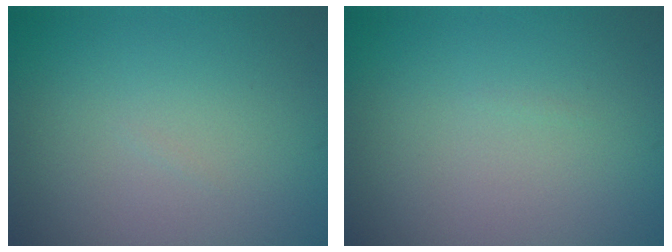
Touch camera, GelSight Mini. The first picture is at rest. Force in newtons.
{"total": 0.0}